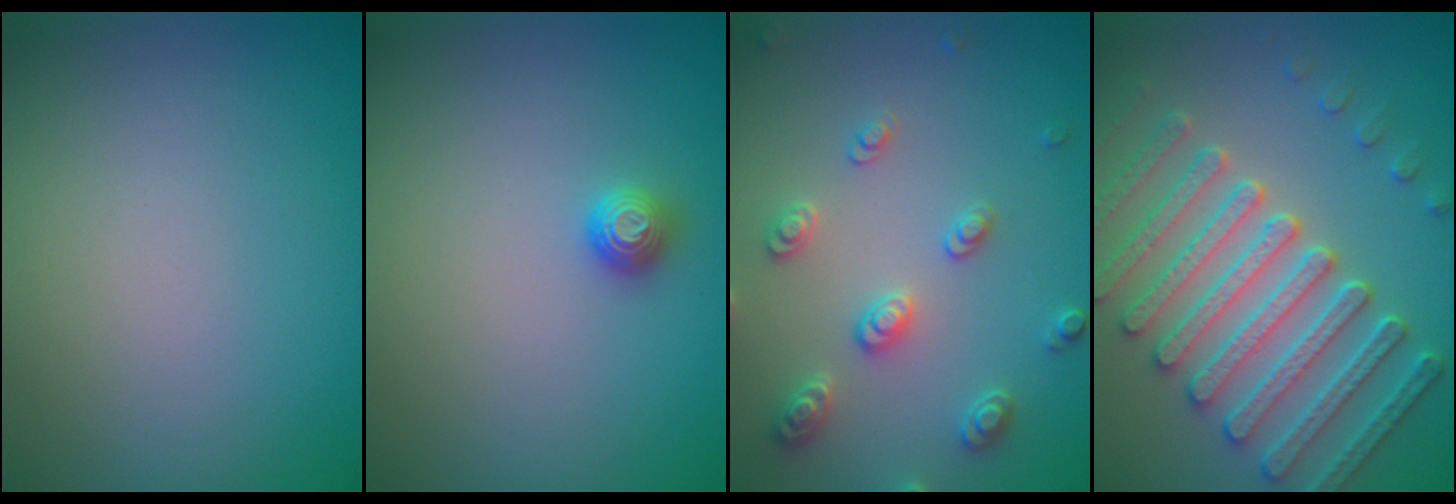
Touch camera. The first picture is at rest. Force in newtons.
{"total": 1.0, "press": 1.0, "slide": 0.3}
{"total": 3.2, "press": 3.0, "slide": 0.9}
{"total": 6.4, "press": 5.9, "slide": 2.4}